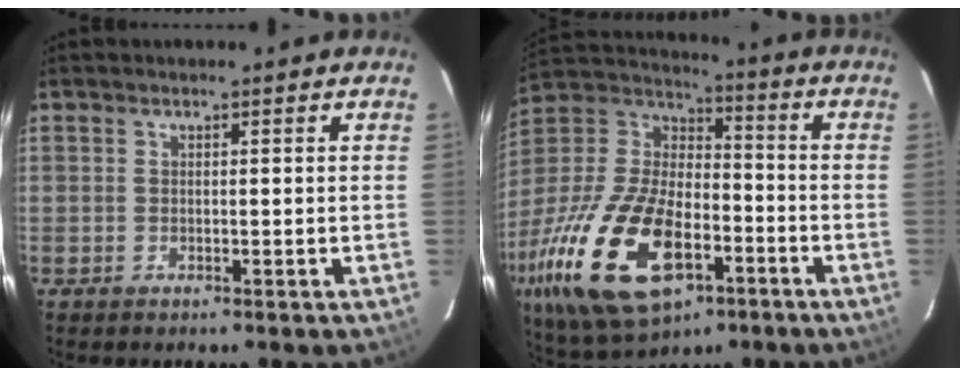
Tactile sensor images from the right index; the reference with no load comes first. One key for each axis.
{"total": 28.8, "fx": -12.3, "fy": 15.1, "fz": 21.2, "tx": -0.462, "ty": -0.036, "tz": -0.205}